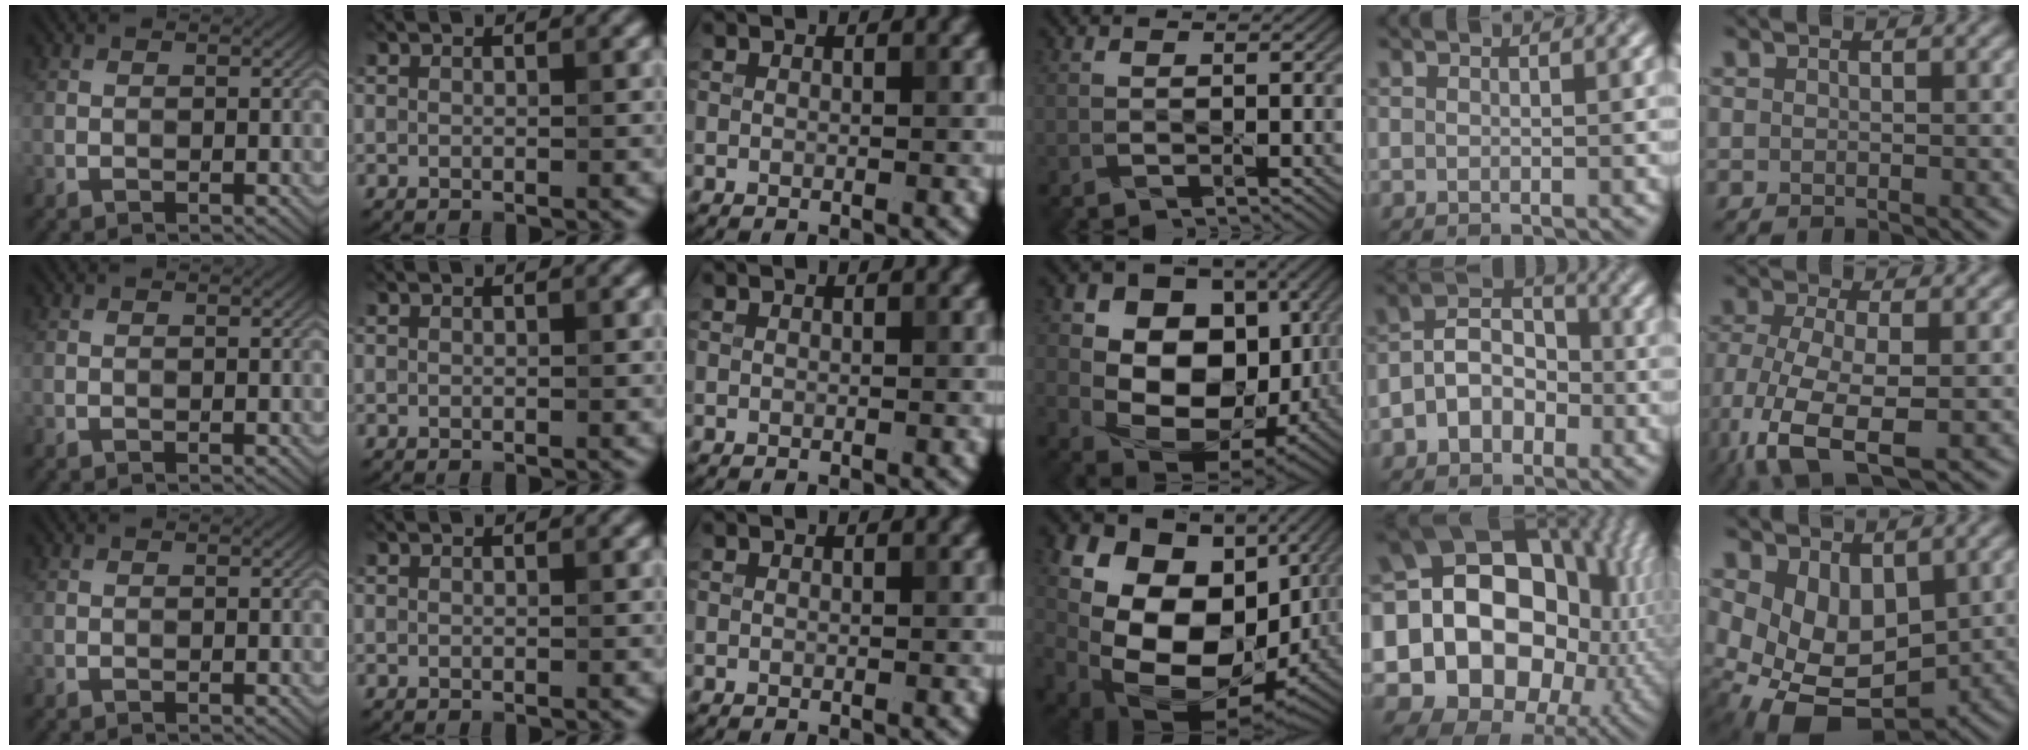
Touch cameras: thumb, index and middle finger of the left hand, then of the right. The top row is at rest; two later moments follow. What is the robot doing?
{"motion": "wipe", "object": "laptop"}